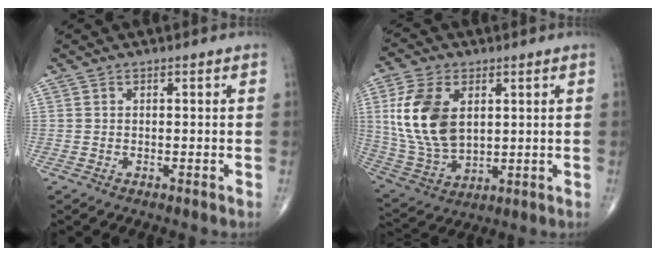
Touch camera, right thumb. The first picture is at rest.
{"total": 15.7, "force": [3.5, 9.7, 11.8], "torque": [-0.229, -0.013, 0.079]}